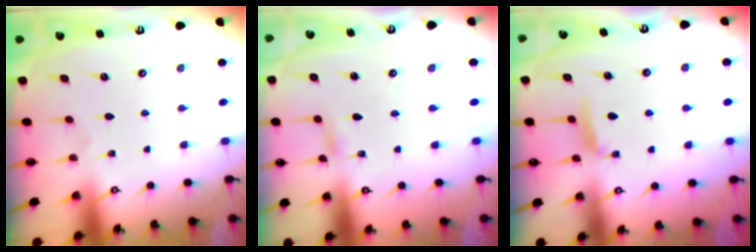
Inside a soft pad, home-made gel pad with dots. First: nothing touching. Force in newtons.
{"total": 2.4, "press": 2.4, "slide": 0.1}
{"total": 6.5, "press": 6.4, "slide": 0.8}